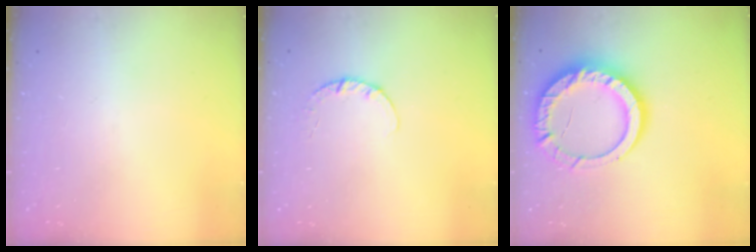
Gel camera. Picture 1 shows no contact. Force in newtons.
{"total": 2.7, "press": 2.7, "slide": 0.4}
{"total": 16.9, "press": 16.8, "slide": 1.5}